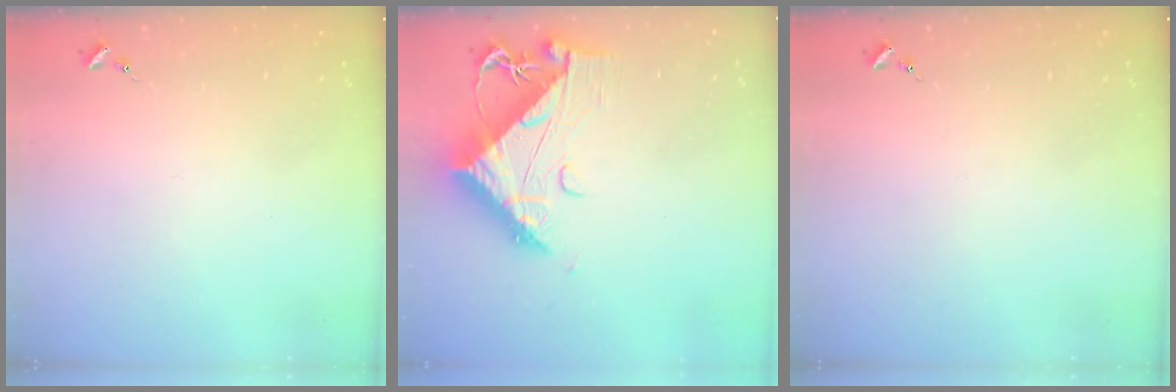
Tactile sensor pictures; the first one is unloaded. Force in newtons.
{"total": 13.0, "press": 12.9, "slide": 1.3}
{"total": 0.0}